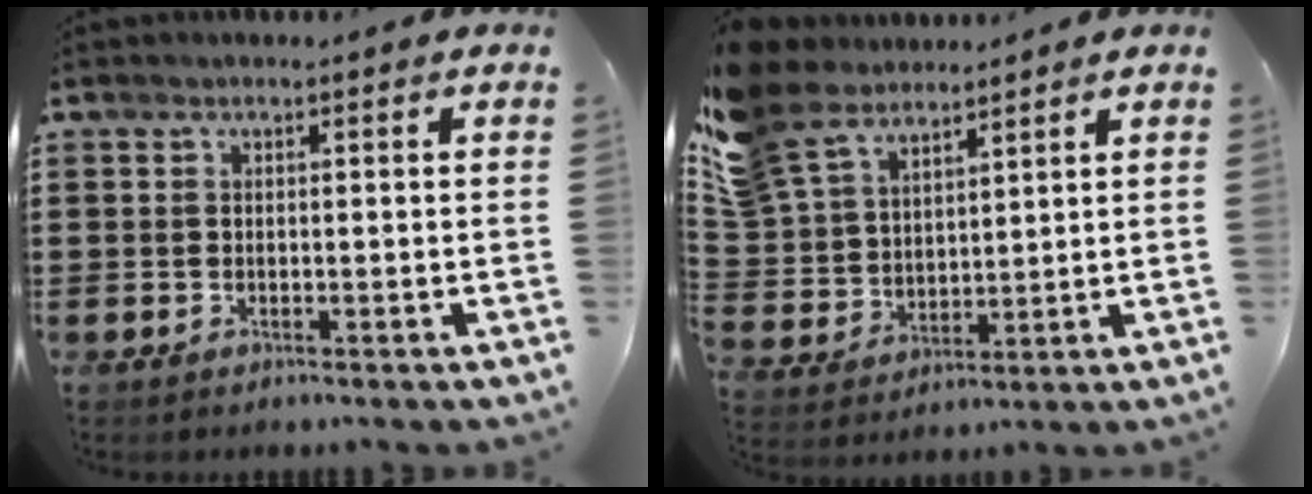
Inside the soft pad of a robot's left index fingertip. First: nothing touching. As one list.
[{"total": 9.4, "force": [7.7, 4.6, 2.8], "torque": [-0.102, -0.033, 0.149]}]